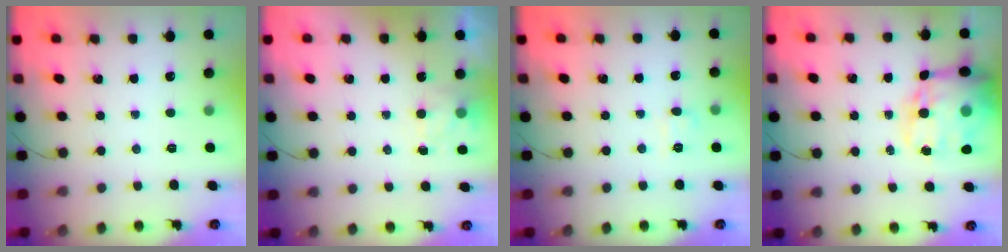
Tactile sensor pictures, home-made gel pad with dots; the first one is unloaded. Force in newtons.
{"total": 3.0, "press": 2.7, "slide": 1.4}
{"total": 6.0, "press": 5.7, "slide": 1.9}
{"total": 21.3, "press": 20.7, "slide": 5.1}